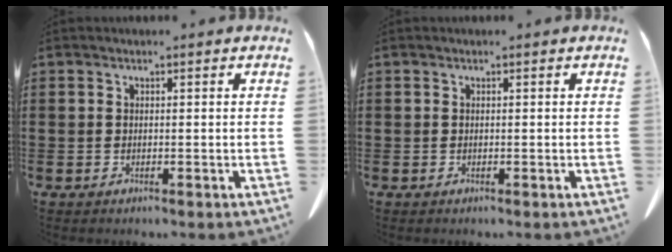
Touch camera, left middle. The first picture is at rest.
{"total": 0.0}